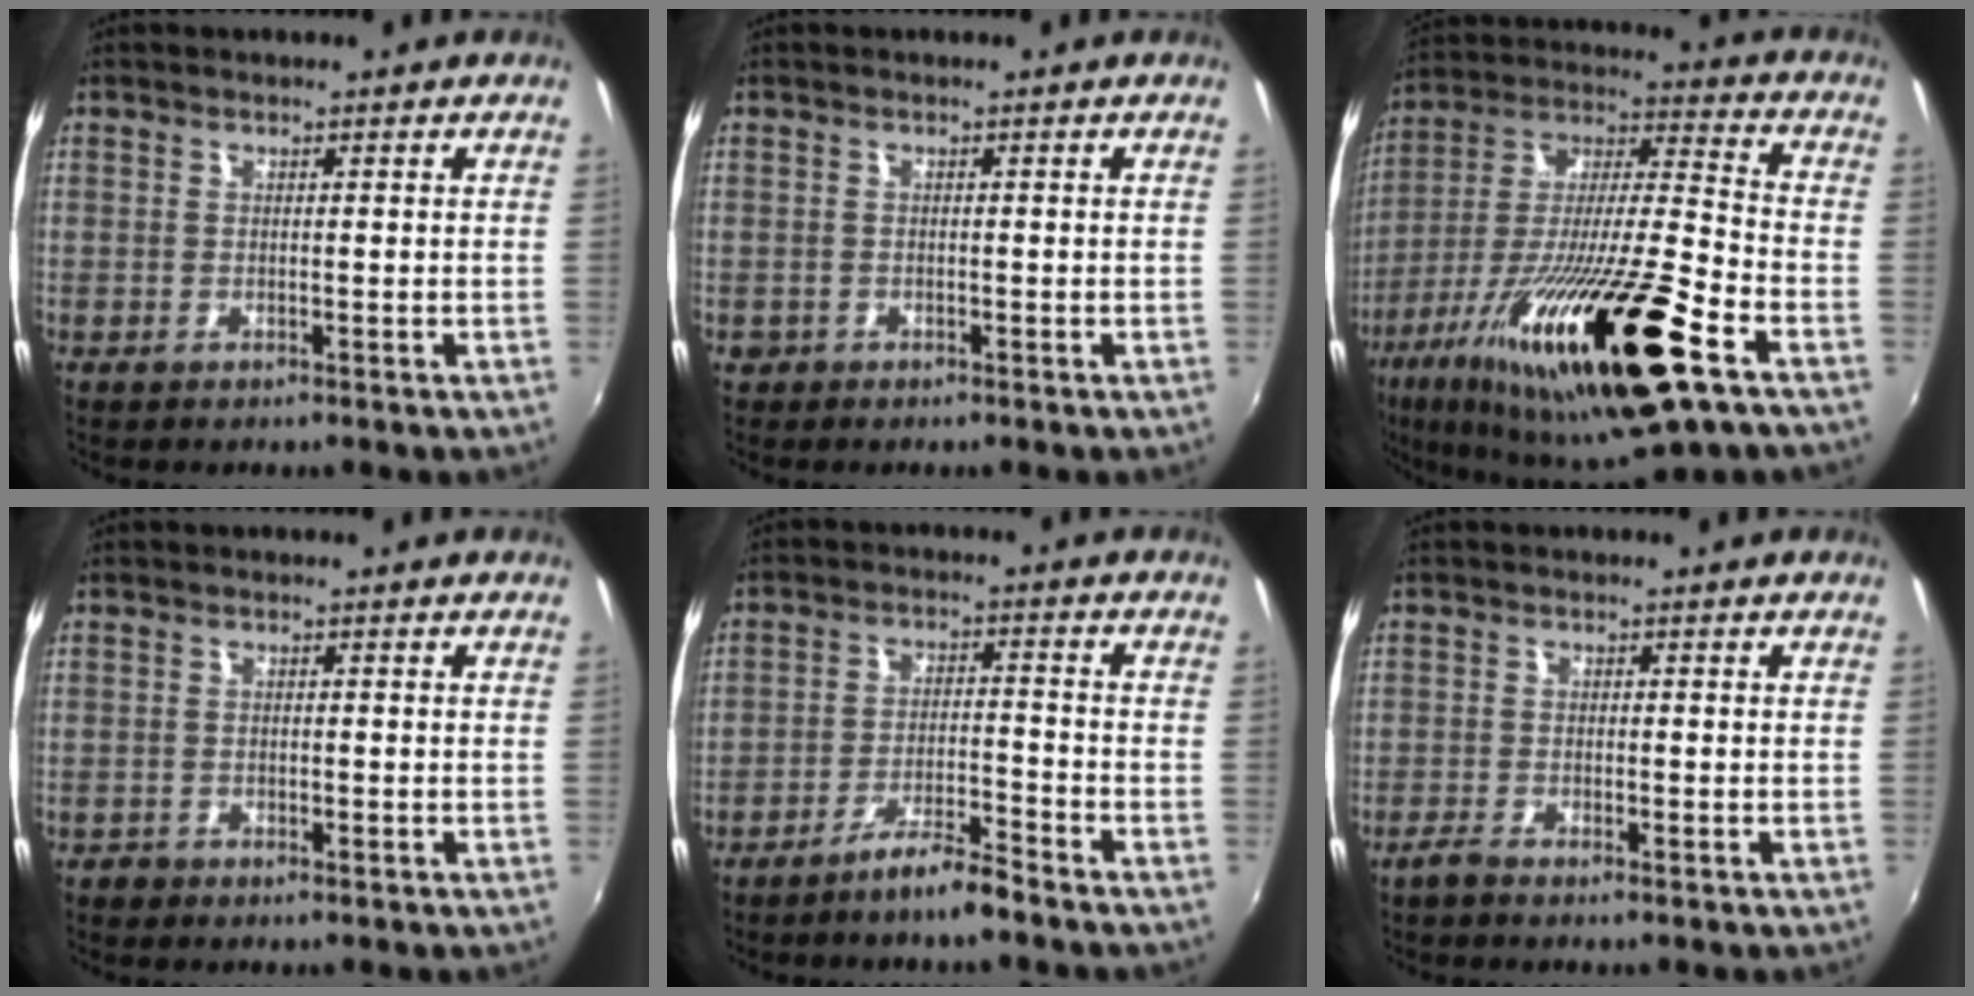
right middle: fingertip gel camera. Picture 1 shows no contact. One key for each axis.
{"total": 1.3, "fx": -0.5, "fy": 1.1, "fz": 0.4, "tx": -0.008, "ty": -0.004, "tz": -0.008}
{"total": 27.1, "fx": -13.1, "fy": 3.3, "fz": 23.5, "tx": -0.420, "ty": -0.056, "tz": -0.235}
{"total": 0.9, "fx": -0.7, "fy": 0.6, "fz": 0.1, "tx": -0.006, "ty": -0.004, "tz": -0.014}
{"total": 5.3, "fx": -4.6, "fy": -0.2, "fz": 2.7, "tx": -0.064, "ty": 0.002, "tz": -0.082}
{"total": 1.5, "fx": -1.3, "fy": 0.0, "fz": 0.8, "tx": -0.027, "ty": -0.003, "tz": -0.029}